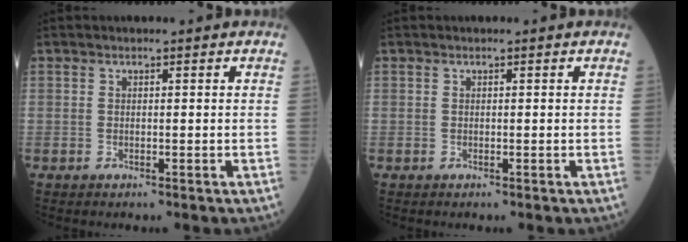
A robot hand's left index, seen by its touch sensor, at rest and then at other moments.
{"total": 0.0}